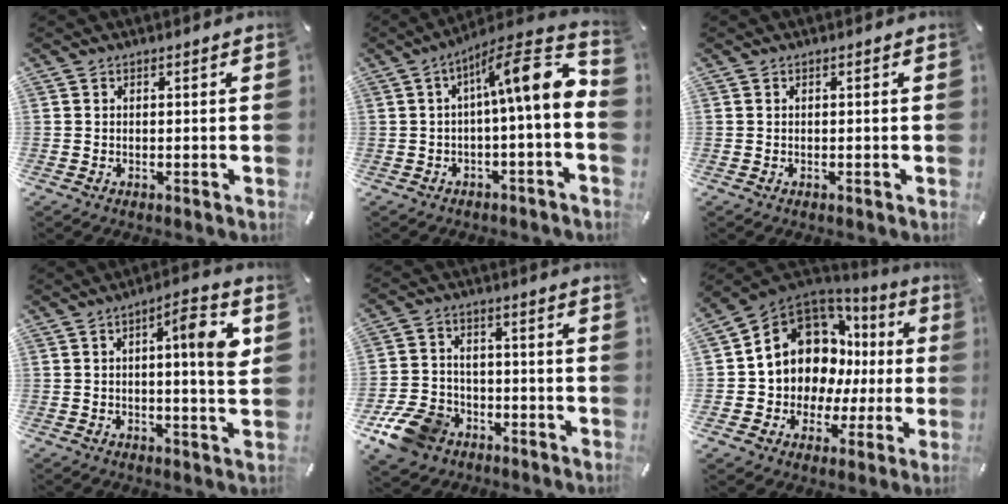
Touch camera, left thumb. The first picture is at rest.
{"total": 13.0, "force": [1.7, 2.5, 12.7], "torque": [-0.201, -0.010, 0.020]}
{"total": 0.0}
{"total": 9.8, "force": [2.2, 1.6, 9.4], "torque": [-0.138, -0.007, 0.025]}
{"total": 11.1, "force": [-5.8, 8.5, 4.3], "torque": [-0.086, 0.044, -0.102]}
{"total": 13.3, "force": [3.9, 11.2, 5.9], "torque": [-0.110, -0.043, 0.083]}